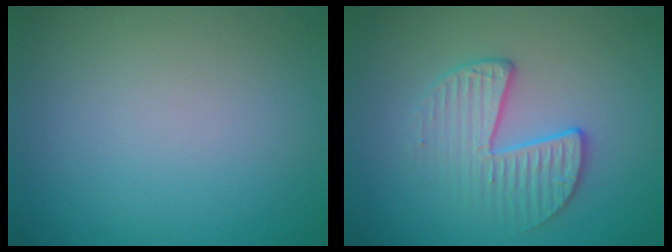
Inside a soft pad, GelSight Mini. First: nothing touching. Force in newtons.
{"total": 3.5, "press": 2.9, "slide": 2.0}